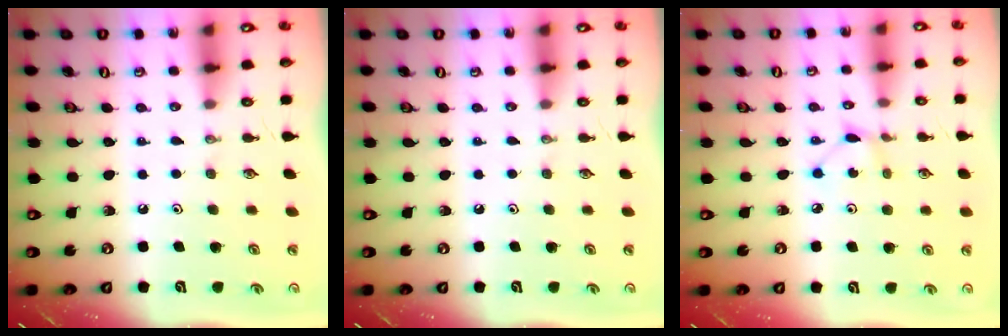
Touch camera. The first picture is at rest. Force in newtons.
{"total": 0.0}
{"total": 3.1, "press": 3.1, "slide": 0.4}